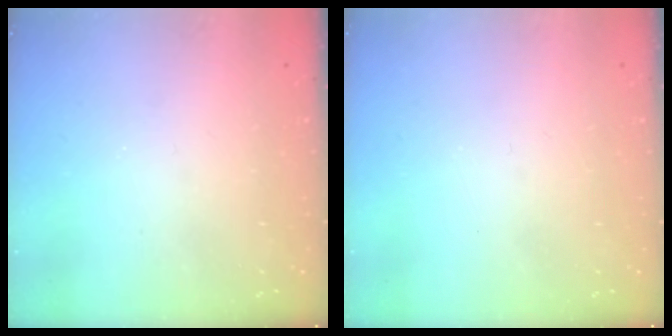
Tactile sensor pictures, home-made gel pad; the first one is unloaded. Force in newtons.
{"total": 0.0}